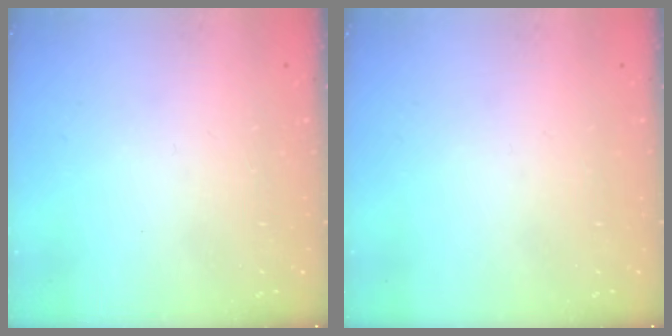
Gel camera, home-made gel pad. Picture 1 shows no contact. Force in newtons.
{"total": 0.0}